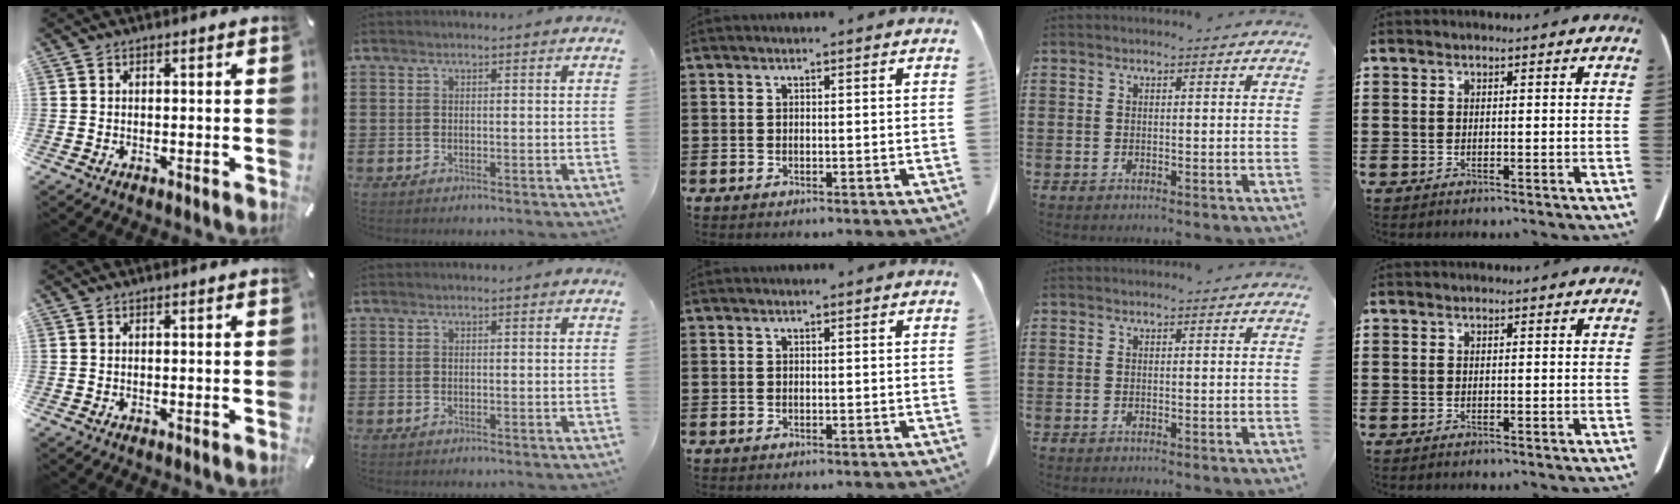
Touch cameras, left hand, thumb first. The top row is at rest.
{}